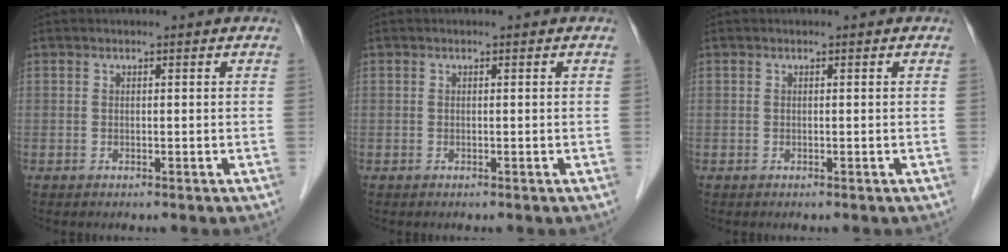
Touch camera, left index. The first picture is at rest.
{"total": 0.0}
{"total": 0.0}